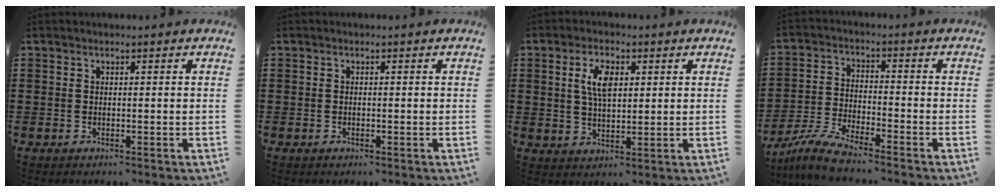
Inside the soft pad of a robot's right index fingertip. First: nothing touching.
{"total": 0.0}
{"total": 5.3, "force": [1.7, 2.4, 4.4], "torque": [-0.085, 0.009, 0.027]}
{"total": 6.1, "force": [-5.6, -0.2, 2.3], "torque": [-0.059, -0.010, -0.112]}